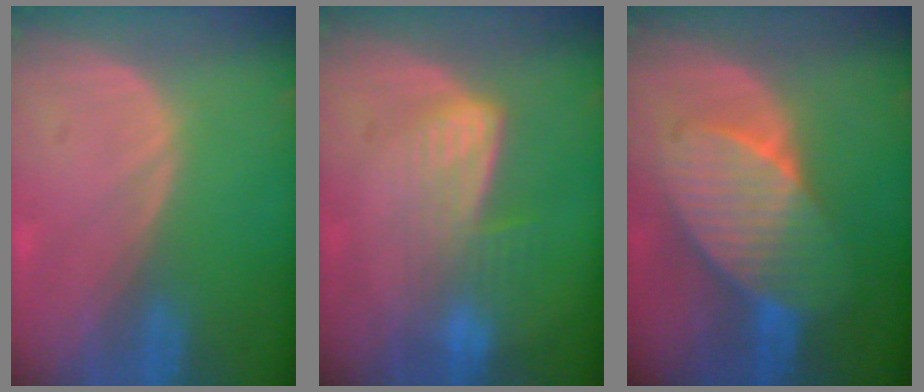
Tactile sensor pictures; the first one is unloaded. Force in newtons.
{"total": 7.2, "press": 6.0, "slide": 4.0}
{"total": 8.2, "press": 8.2, "slide": 0.3}